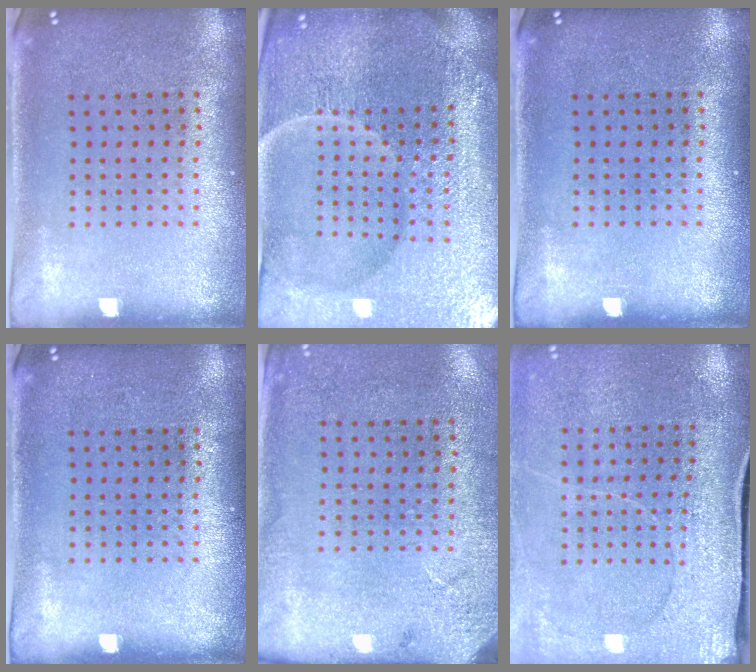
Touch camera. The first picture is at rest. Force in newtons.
{"total": 6.2, "press": 5.6, "slide": 2.6}
{"total": 0.0}
{"total": 0.0}
{"total": 2.7, "press": 2.2, "slide": 1.5}
{"total": 2.9, "press": 2.8, "slide": 0.7}